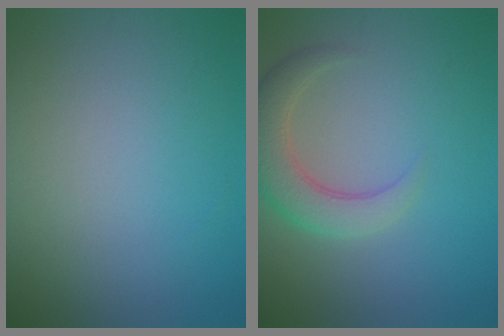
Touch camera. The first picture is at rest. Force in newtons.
{"total": 4.1, "press": 4.1, "slide": 0.6}